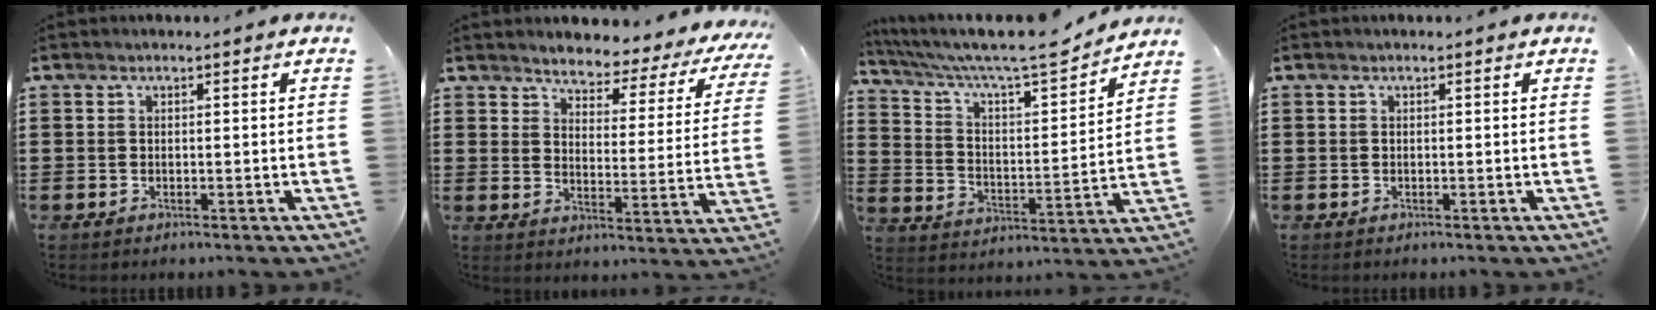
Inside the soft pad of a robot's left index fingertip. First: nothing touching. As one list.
[{"total": 3.0, "force": [2.9, 0.6, 0.6], "torque": [-0.025, -0.030, 0.038]}, {"total": 9.0, "force": [7.9, 0.8, 4.4], "torque": [-0.119, -0.050, 0.127]}, {"total": 0.0}]